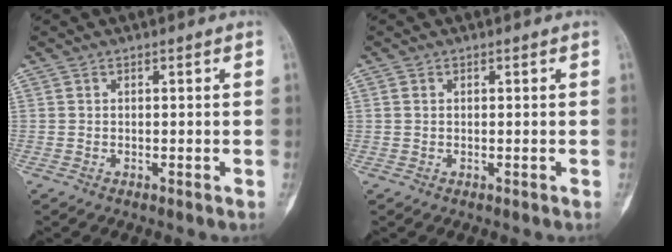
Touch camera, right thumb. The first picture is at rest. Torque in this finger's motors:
{"motor_torque": [0.07, -0.54, 0.36, 0.09, 0.01]}